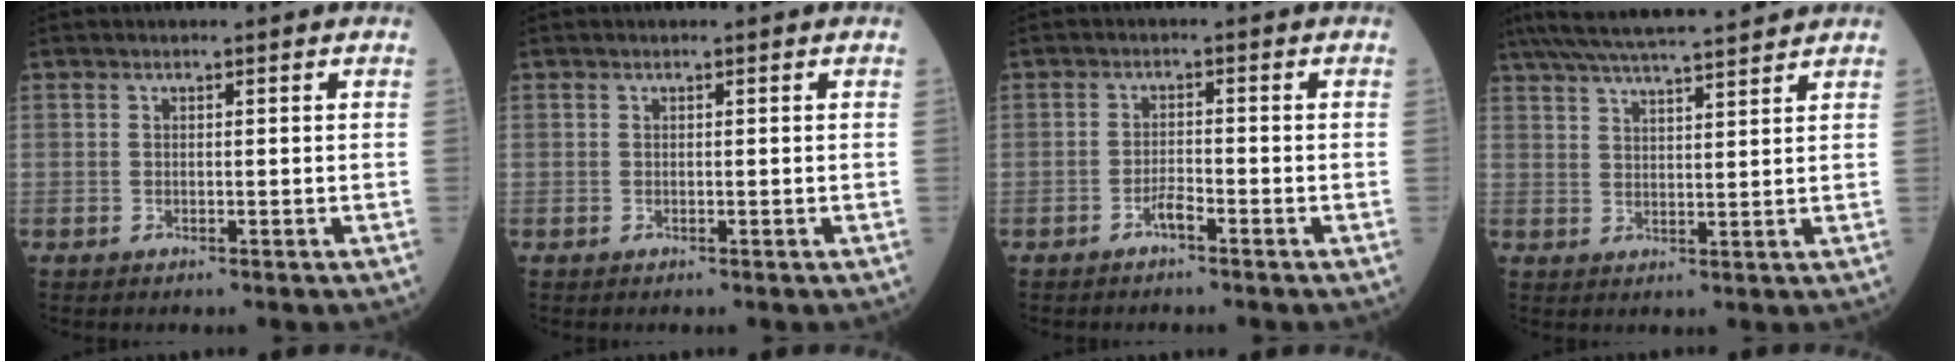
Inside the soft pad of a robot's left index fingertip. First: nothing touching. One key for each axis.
{"total": 0.0}
{"total": 1.9, "fx": -1.5, "fy": 0.1, "fz": 1.1, "tx": -0.023, "ty": 0.001, "tz": -0.028}
{"total": 14.5, "fx": 12.9, "fy": 0.8, "fz": 6.6, "tx": -0.126, "ty": 0.033, "tz": 0.201}